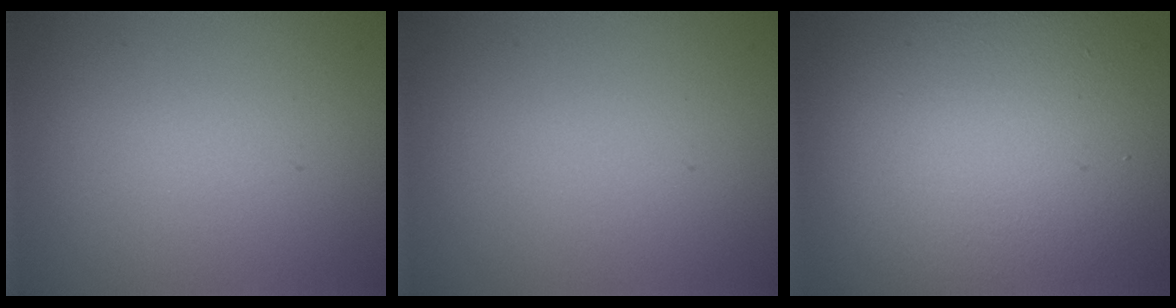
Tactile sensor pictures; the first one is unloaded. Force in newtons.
{"total": 0.0}
{"total": 16.6, "press": 16.6, "slide": 0.4}